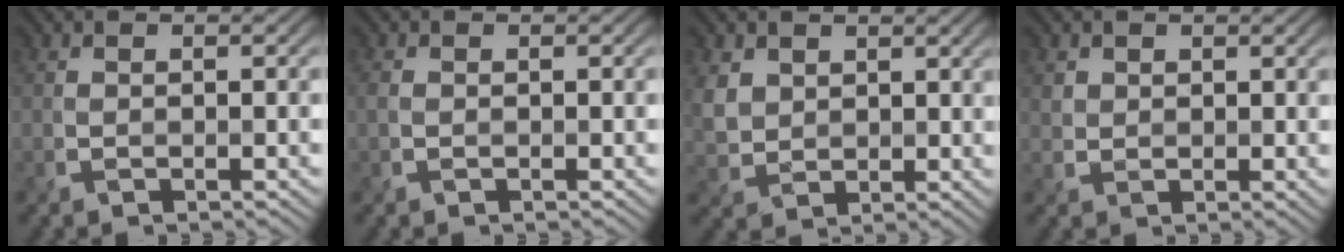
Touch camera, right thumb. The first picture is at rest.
{"total": 0.7, "force": [0.0, 0.6, 0.4], "torque": [-0.012, 0.000, -0.002]}
{"total": 4.5, "force": [2.3, 3.4, 1.7], "torque": [-0.059, -0.001, 0.047]}
{"total": 1.8, "force": [1.1, 1.4, 0.3], "torque": [-0.008, -0.004, 0.020]}